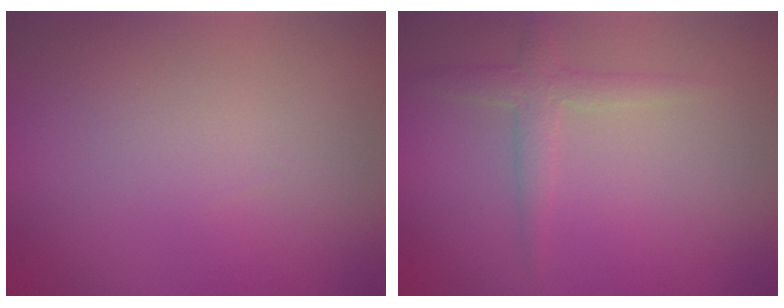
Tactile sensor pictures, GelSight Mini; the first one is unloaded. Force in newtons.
{"total": 1.9, "press": 1.9, "slide": 0.1}